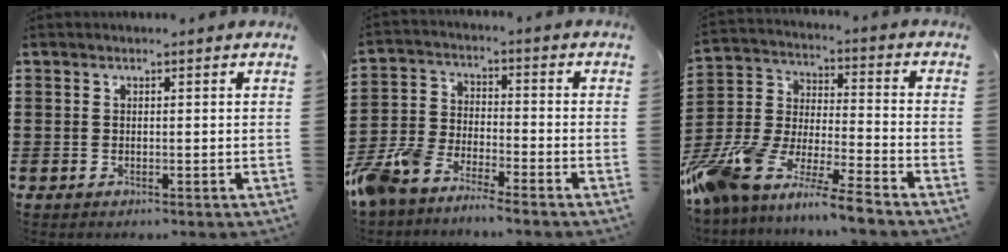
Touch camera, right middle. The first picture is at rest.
{"total": 7.1, "force": [-6.9, 0.8, 1.6], "torque": [-0.062, -0.001, -0.143]}
{"total": 10.5, "force": [-9.9, 0.2, 3.5], "torque": [-0.089, 0.001, -0.204]}